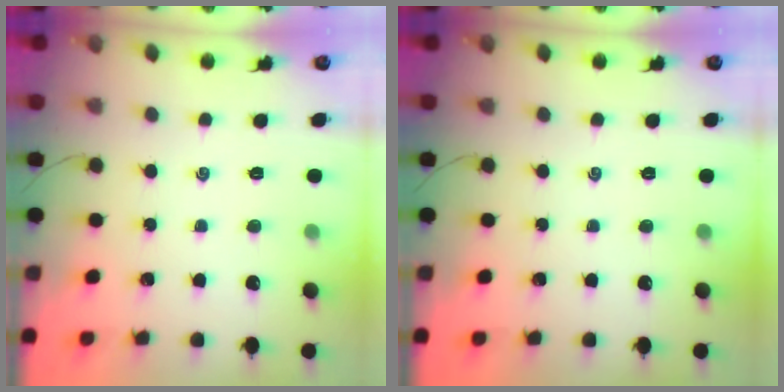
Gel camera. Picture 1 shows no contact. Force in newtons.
{"total": 0.0}